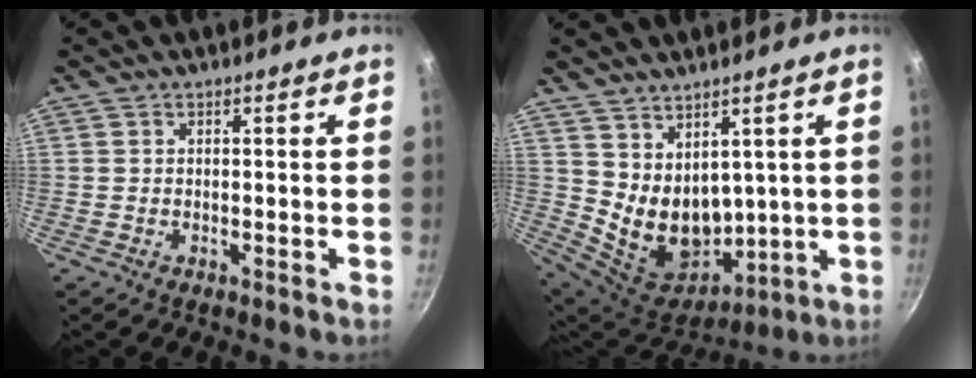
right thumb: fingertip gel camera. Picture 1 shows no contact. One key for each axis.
{"total": 12.2, "fx": 4.2, "fy": 8.4, "fz": 7.7, "tx": -0.110, "ty": -0.046, "tz": 0.107}